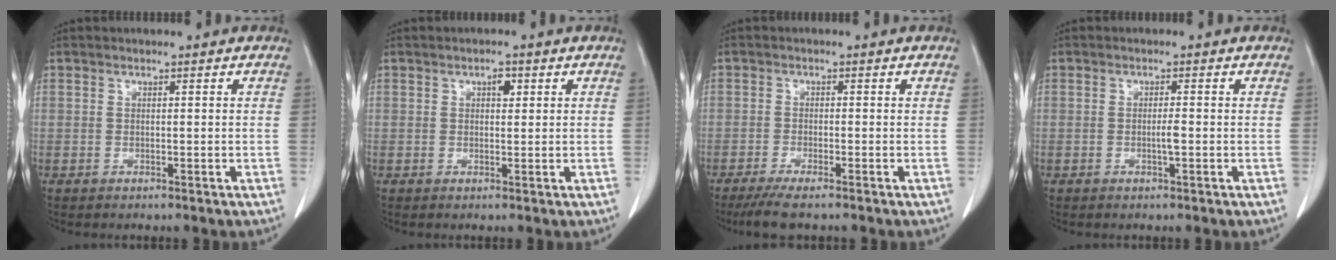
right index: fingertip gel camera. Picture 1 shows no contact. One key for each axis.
{"total": 1.7, "fx": 0.7, "fy": 0.8, "fz": 1.3, "tx": -0.018, "ty": 0.001, "tz": 0.009}
{"total": 4.3, "fx": -3.4, "fy": 0.2, "fz": 2.8, "tx": -0.052, "ty": -0.010, "tz": -0.059}
{"total": 1.4, "fx": -0.3, "fy": 0.0, "fz": 1.4, "tx": -0.027, "ty": -0.001, "tz": -0.005}